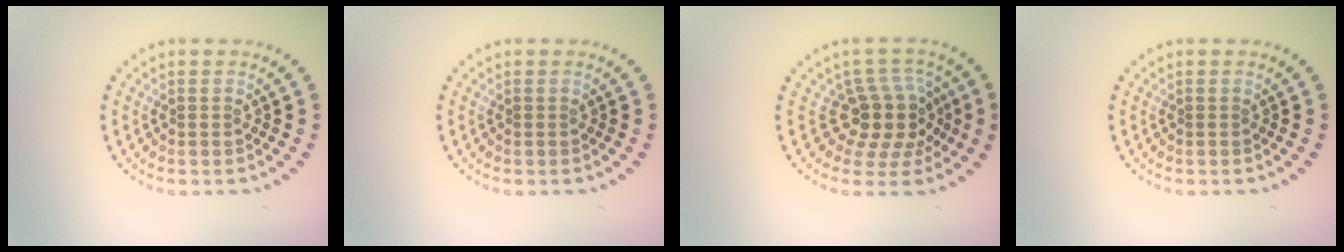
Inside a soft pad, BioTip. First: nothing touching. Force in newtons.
{"total": 0.0}
{"total": 4.4, "press": 3.4, "slide": 2.8}
{"total": 0.0}